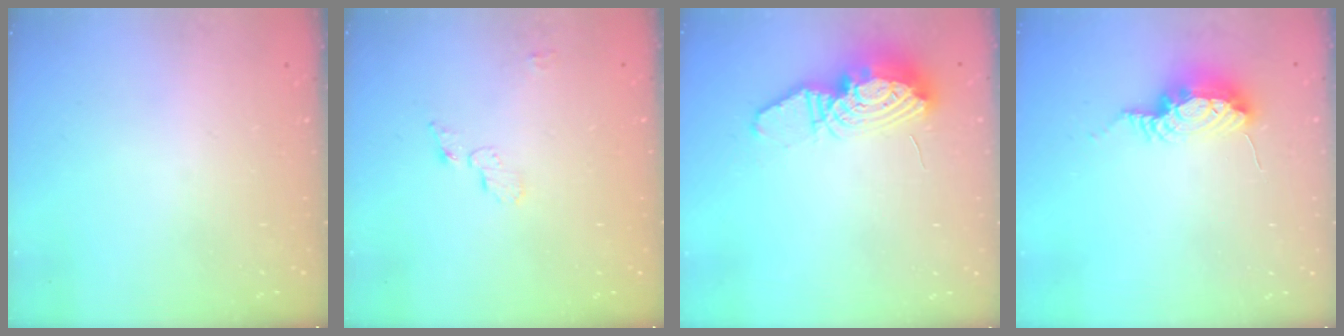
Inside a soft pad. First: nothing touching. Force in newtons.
{"total": 4.8, "press": 4.8, "slide": 0.4}
{"total": 13.1, "press": 13.0, "slide": 1.4}
{"total": 8.3, "press": 8.0, "slide": 2.2}